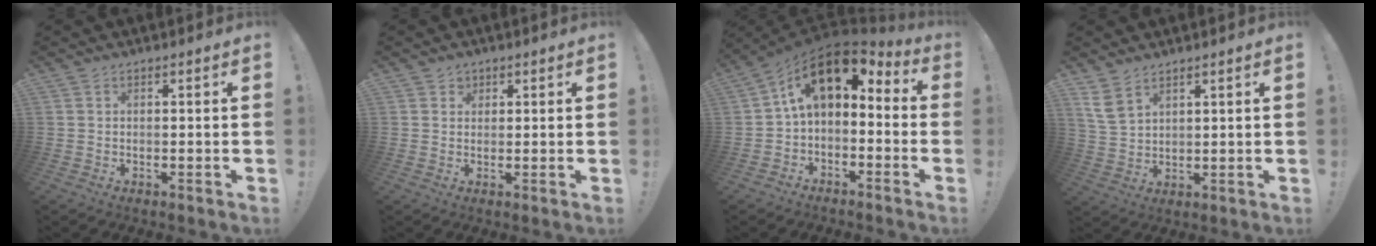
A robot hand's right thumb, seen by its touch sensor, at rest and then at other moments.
{"total": 2.1, "force": [1.2, 1.8, 0.1], "torque": [0.001, -0.004, 0.020]}
{"total": 11.4, "force": [4.3, 6.1, 8.5], "torque": [-0.142, -0.021, 0.078]}
{"total": 6.3, "force": [4.2, 3.2, 3.5], "torque": [-0.070, -0.019, 0.081]}